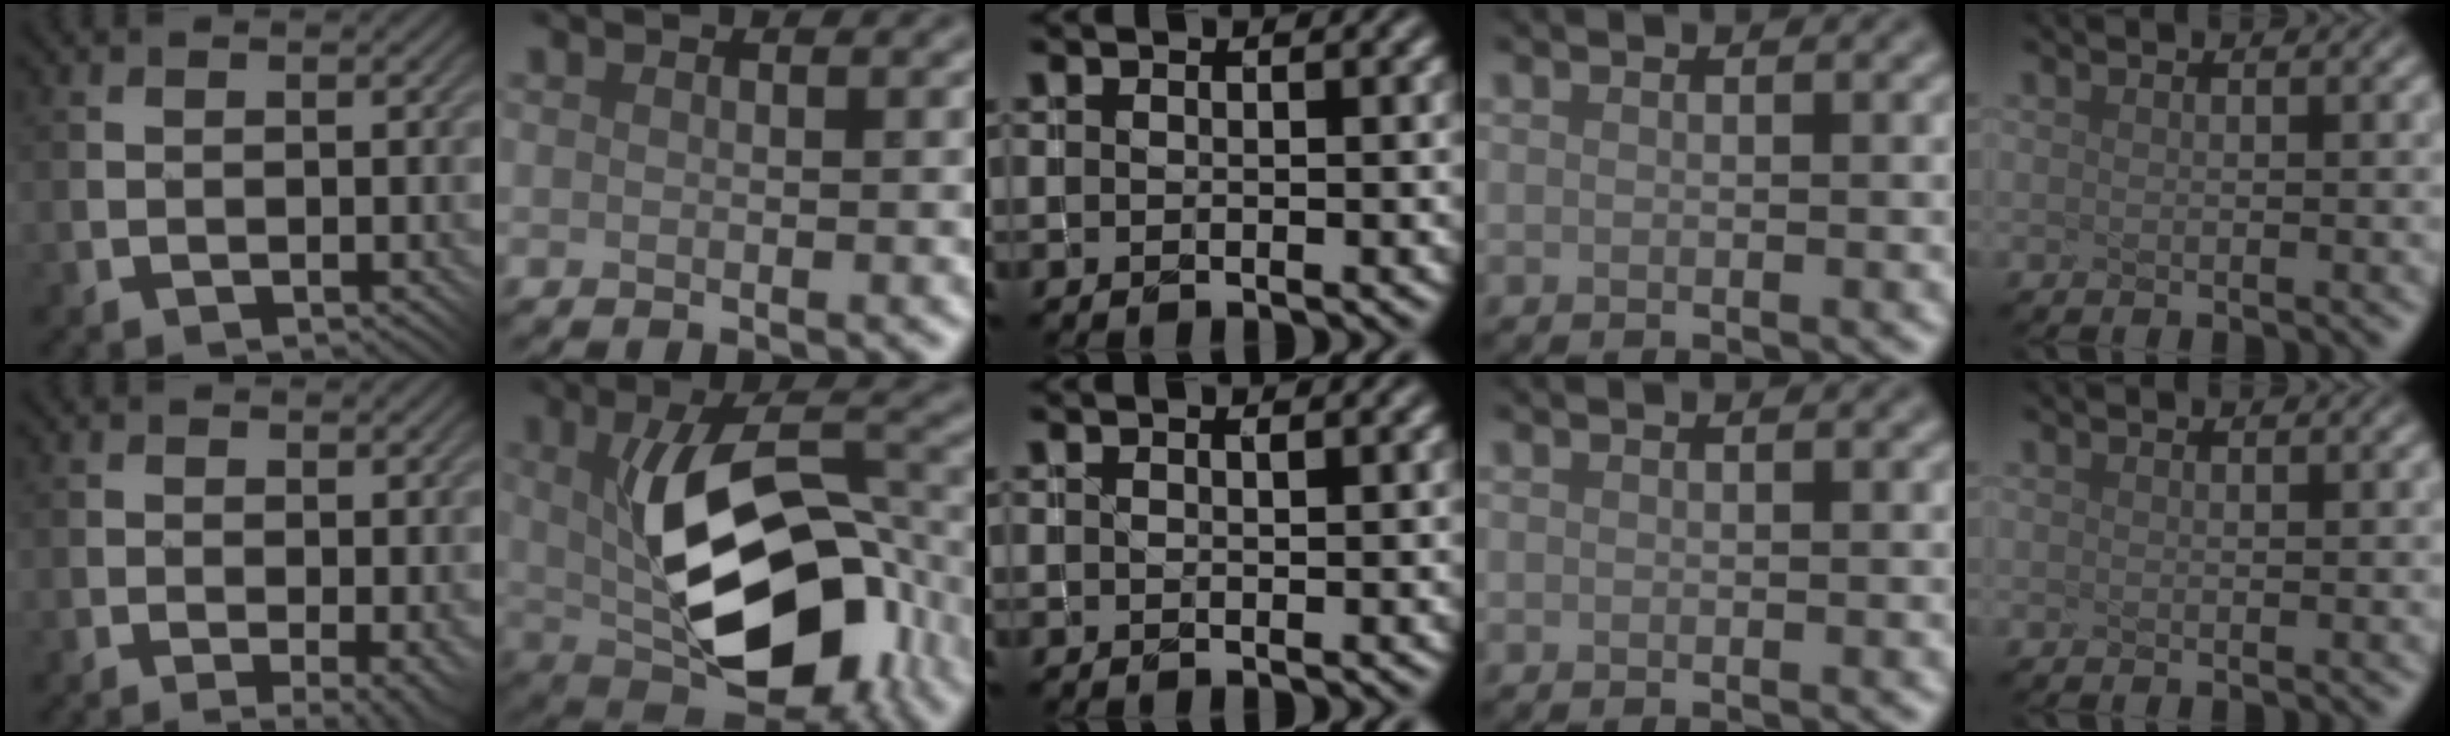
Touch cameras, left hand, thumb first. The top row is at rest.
{"thumb": {"total": 3.7, "force": [-1.9, 1.6, 2.7], "torque": [-0.030, 0.002, -0.018]}, "index": {"total": 12.0, "force": [-1.2, 6.0, 10.3], "torque": [-0.168, -0.008, -0.009]}, "middle": {"total": 0.5, "force": [0.1, 0.2, 0.4], "torque": [-0.010, -0.003, 0.004]}}